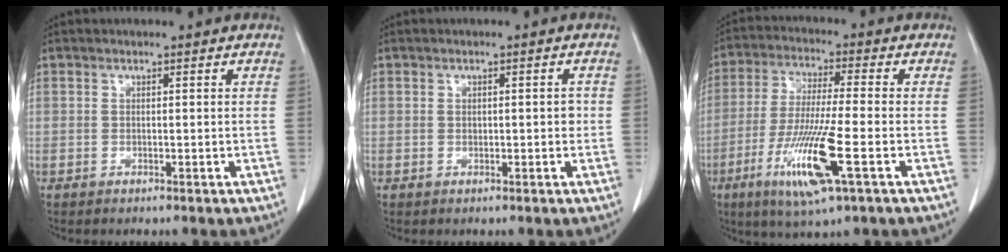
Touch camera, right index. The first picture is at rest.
{"total": 1.6, "force": [-0.1, 0.9, 1.2], "torque": [-0.015, 0.004, -0.001]}
{"total": 13.0, "force": [-5.1, 0.4, 12.0], "torque": [-0.244, -0.027, -0.095]}